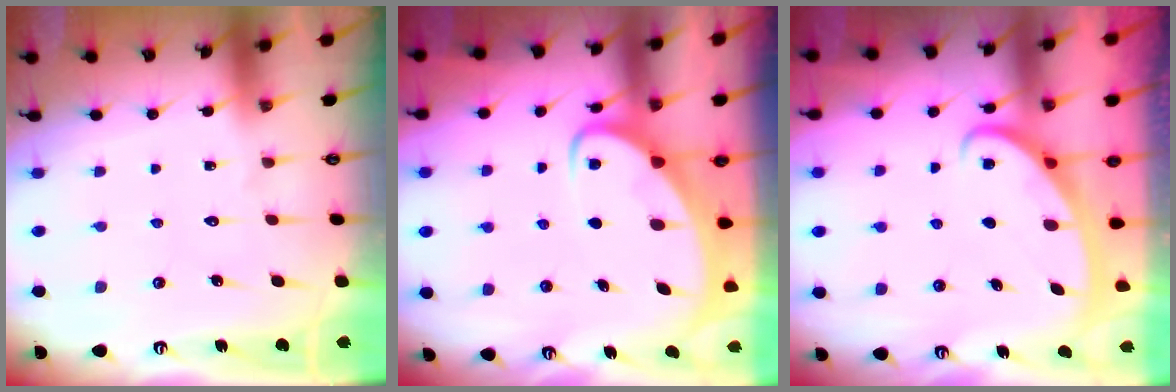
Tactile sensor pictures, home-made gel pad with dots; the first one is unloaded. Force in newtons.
{"total": 3.8, "press": 3.8, "slide": 0.3}
{"total": 2.5, "press": 2.5, "slide": 0.4}